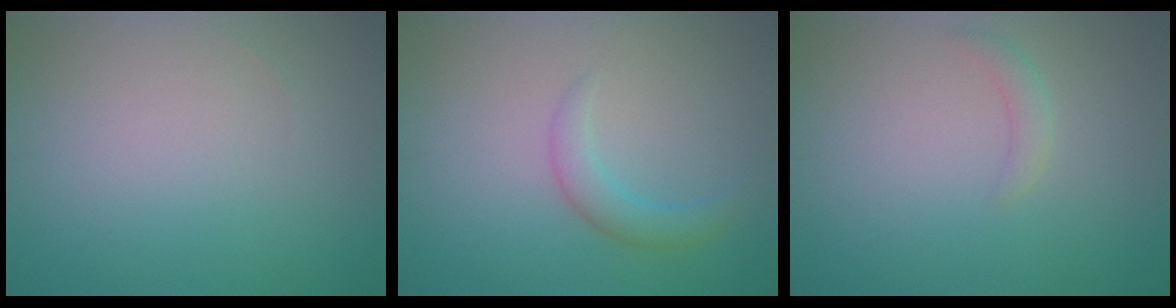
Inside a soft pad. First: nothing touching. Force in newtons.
{"total": 2.0, "press": 2.0, "slide": 0.1}
{"total": 1.1, "press": 1.1, "slide": 0.0}